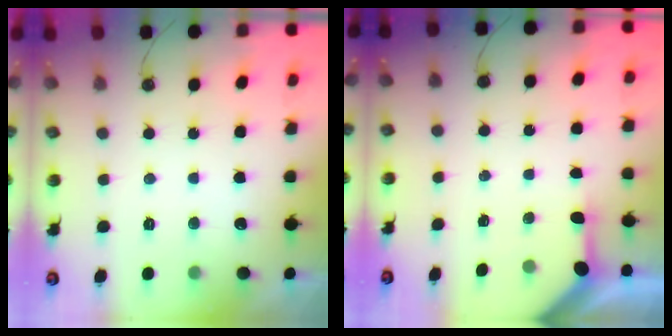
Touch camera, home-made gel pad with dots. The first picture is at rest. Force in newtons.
{"total": 3.4, "press": 3.4, "slide": 0.4}